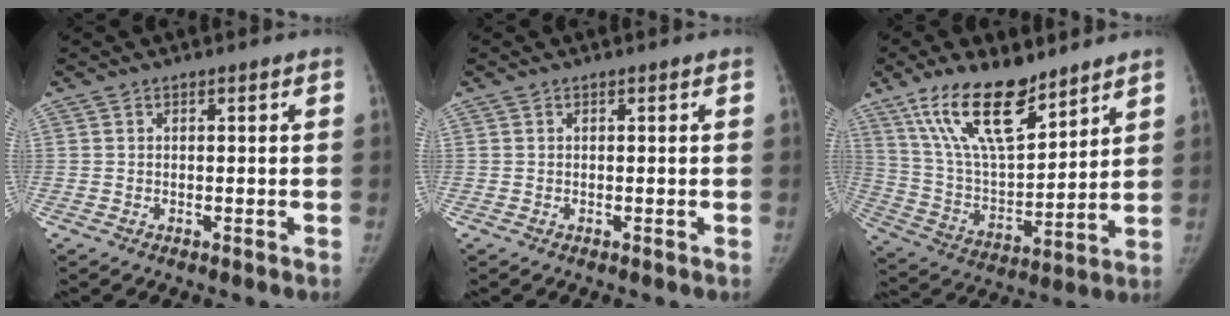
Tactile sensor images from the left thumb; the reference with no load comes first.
{"total": 0.0}
{"total": 18.9, "force": [12.5, 7.4, 12.1], "torque": [-0.182, -0.062, 0.239]}